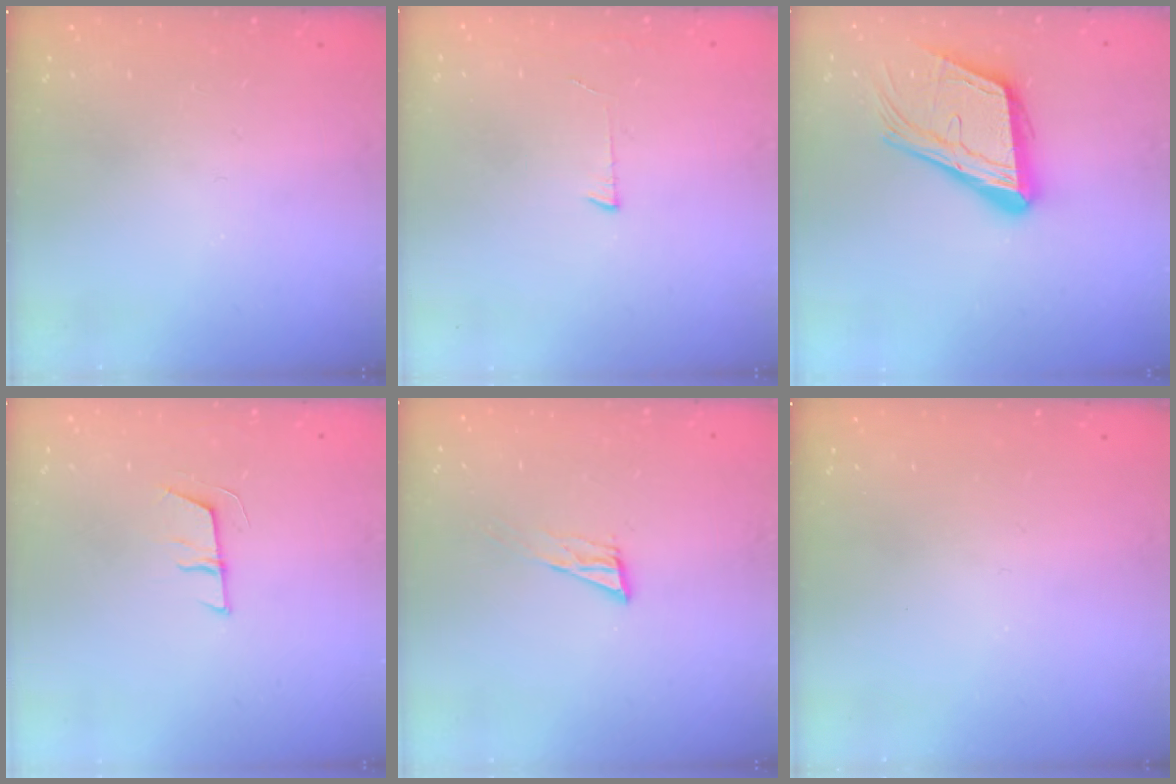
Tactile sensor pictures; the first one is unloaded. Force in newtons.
{"total": 3.0, "press": 3.0, "slide": 0.3}
{"total": 18.7, "press": 18.4, "slide": 3.0}
{"total": 5.7, "press": 5.6, "slide": 1.0}
{"total": 6.4, "press": 6.4, "slide": 1.0}
{"total": 0.0}